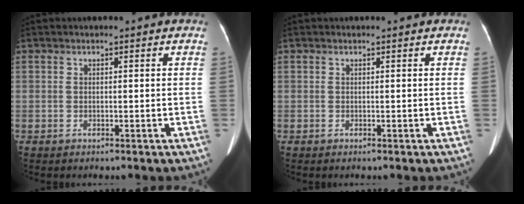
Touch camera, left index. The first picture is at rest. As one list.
[{"total": 0.0}]